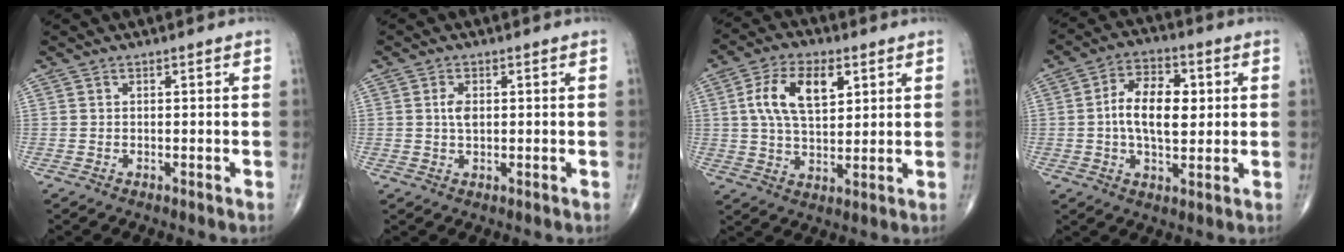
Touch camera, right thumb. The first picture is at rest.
{"total": 2.6, "force": [0.4, 1.4, 2.2], "torque": [-0.038, -0.002, 0.005]}
{"total": 11.6, "force": [3.6, 6.2, 9.1], "torque": [-0.157, -0.004, 0.064]}
{"total": 11.4, "force": [0.9, 6.3, 9.5], "torque": [-0.146, 0.007, 0.011]}